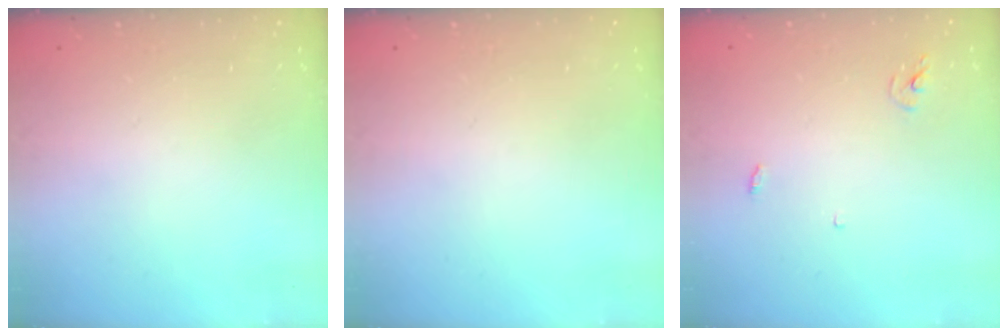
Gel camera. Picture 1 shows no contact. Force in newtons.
{"total": 0.0}
{"total": 2.9, "press": 2.9, "slide": 0.2}